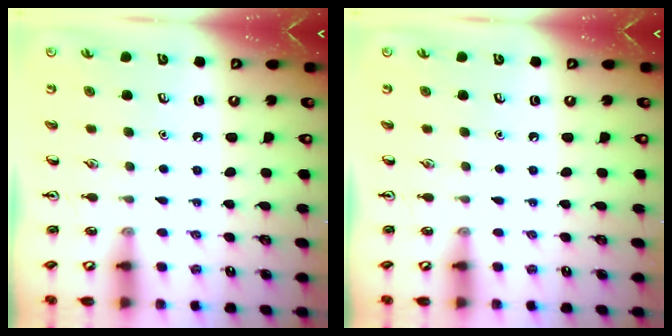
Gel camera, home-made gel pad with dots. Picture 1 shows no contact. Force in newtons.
{"total": 0.0}